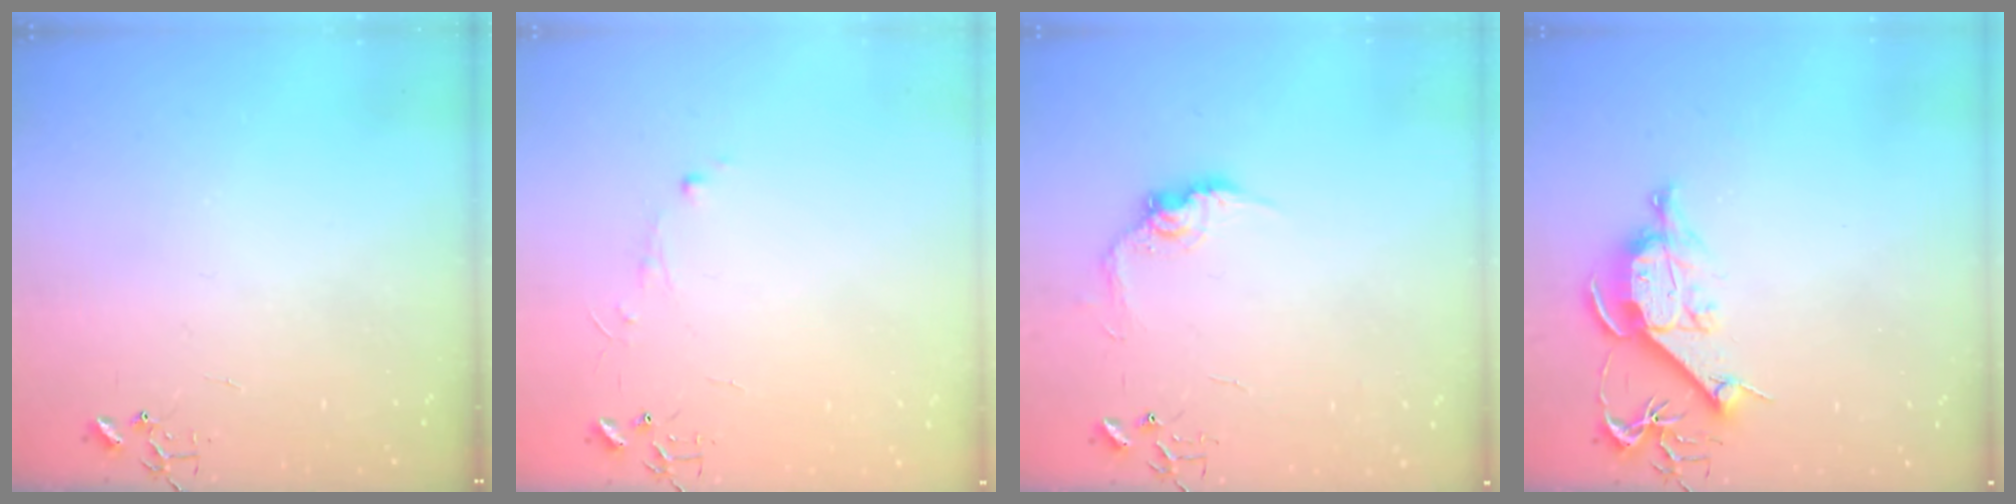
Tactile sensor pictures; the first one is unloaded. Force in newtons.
{"total": 4.3, "press": 4.3, "slide": 0.5}
{"total": 9.9, "press": 9.9, "slide": 0.6}
{"total": 10.0, "press": 10.0, "slide": 0.7}